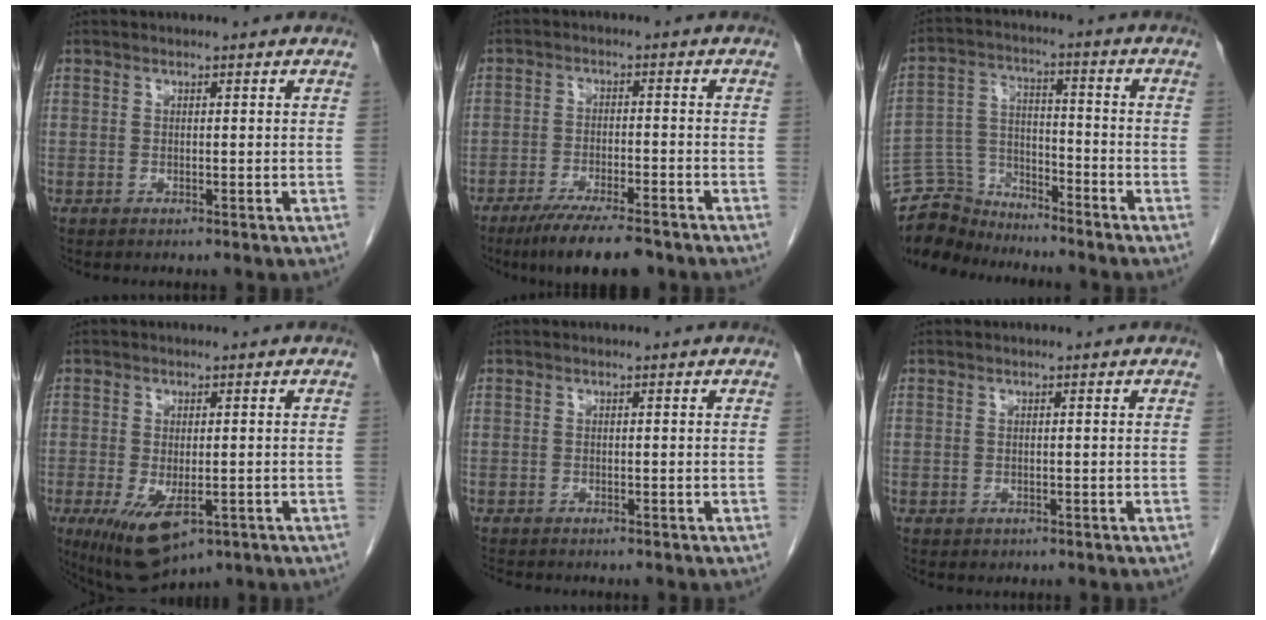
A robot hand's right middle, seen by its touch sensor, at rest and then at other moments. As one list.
[{"total": 9.4, "force": [-7.2, 1.7, 5.7], "torque": [-0.088, -0.018, -0.116]}, {"total": 9.2, "force": [-8.9, 2.4, -0.2], "torque": [-0.003, 0.018, -0.173]}, {"total": 8.8, "force": [-4.0, 3.8, 6.9], "torque": [-0.120, -0.021, -0.055]}, {"total": 2.8, "force": [-2.5, 0.6, 1.1], "torque": [-0.018, -0.006, -0.035]}, {"total": 0.5, "force": [-0.2, 0.5, 0.1], "torque": [-0.005, 0.002, 0.001]}]